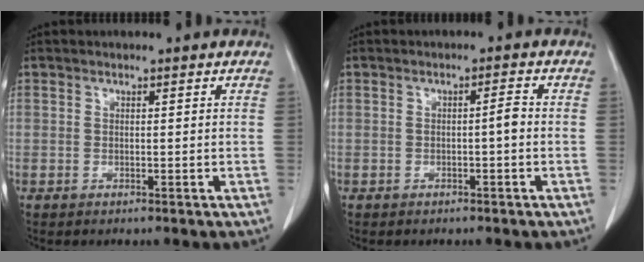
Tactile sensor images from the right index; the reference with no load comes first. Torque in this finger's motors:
{"motor_torque": [0.13, -0.11, 0.03, 0.03]}